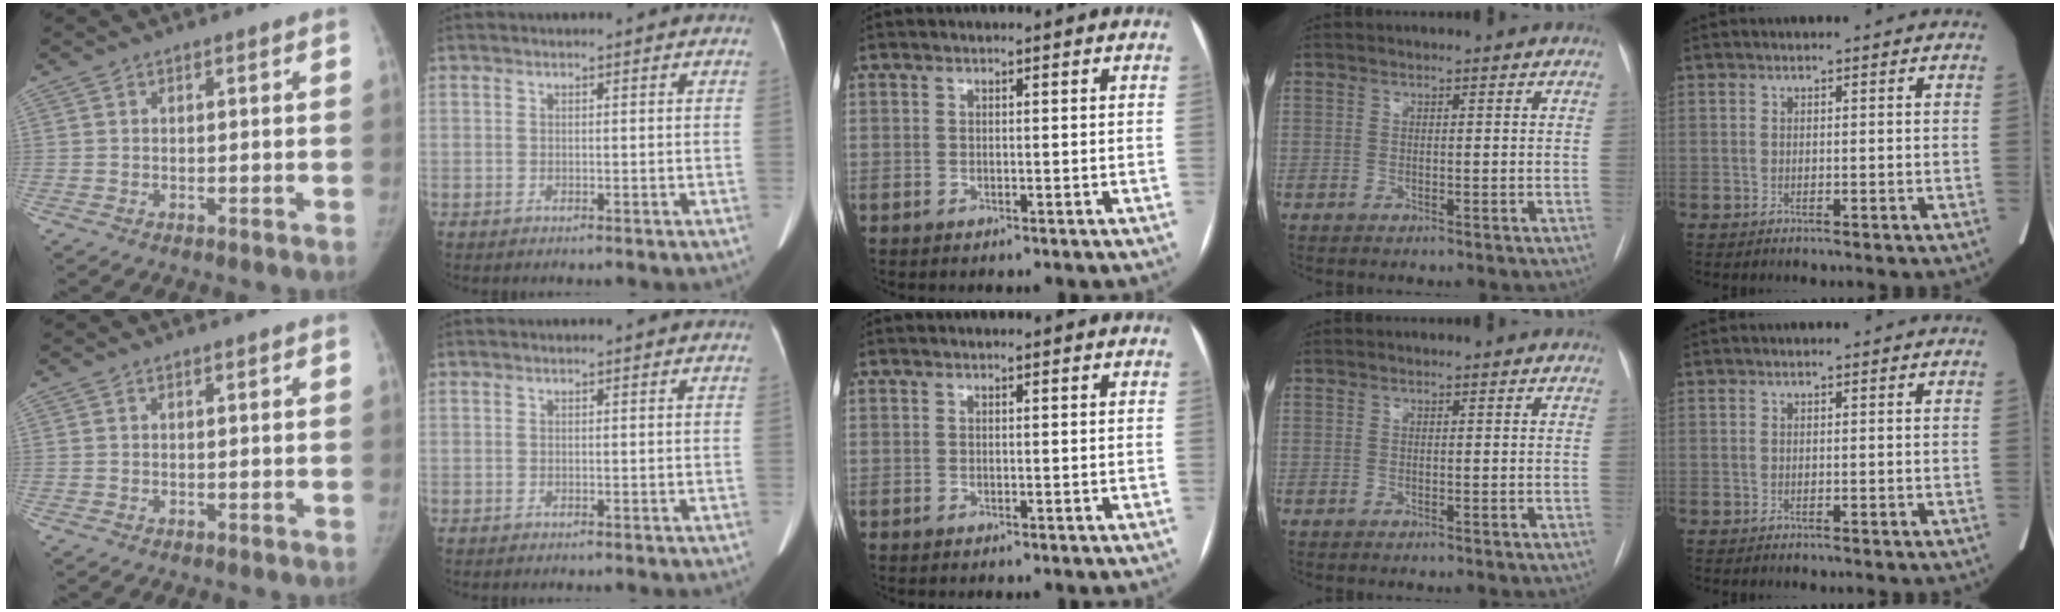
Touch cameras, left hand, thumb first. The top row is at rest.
{}